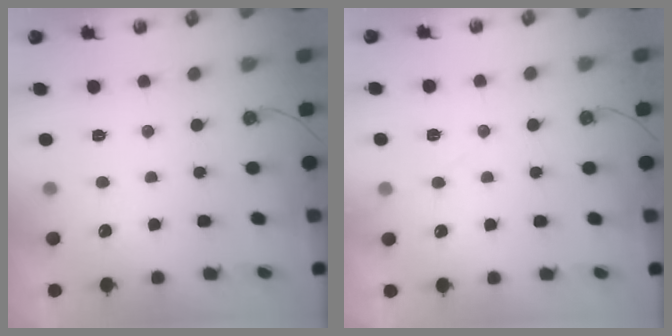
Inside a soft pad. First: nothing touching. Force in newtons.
{"total": 4.2, "press": 4.1, "slide": 0.7}